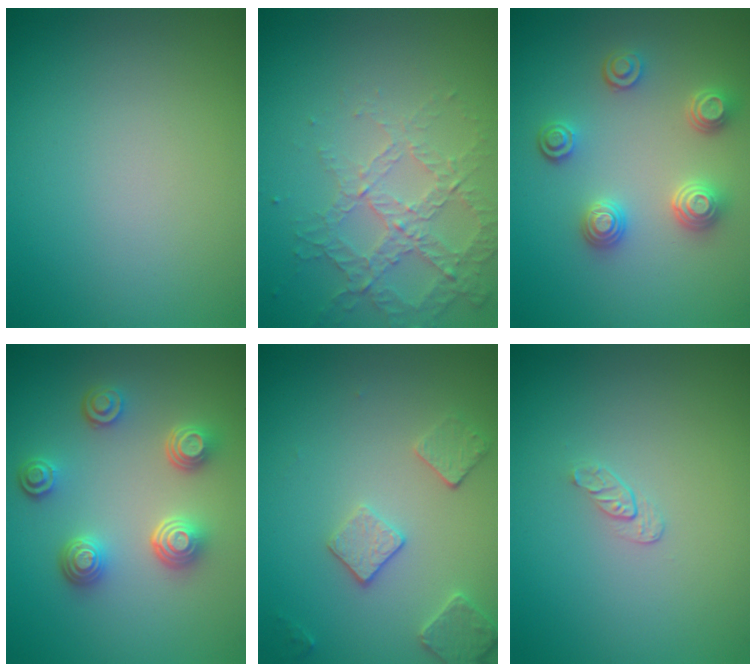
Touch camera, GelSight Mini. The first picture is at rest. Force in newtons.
{"total": 4.1, "press": 2.9, "slide": 3.0}
{"total": 3.5, "press": 3.2, "slide": 1.5}
{"total": 4.4, "press": 3.4, "slide": 2.8}
{"total": 2.6, "press": 2.5, "slide": 0.8}
{"total": 0.8, "press": 0.5, "slide": 0.7}